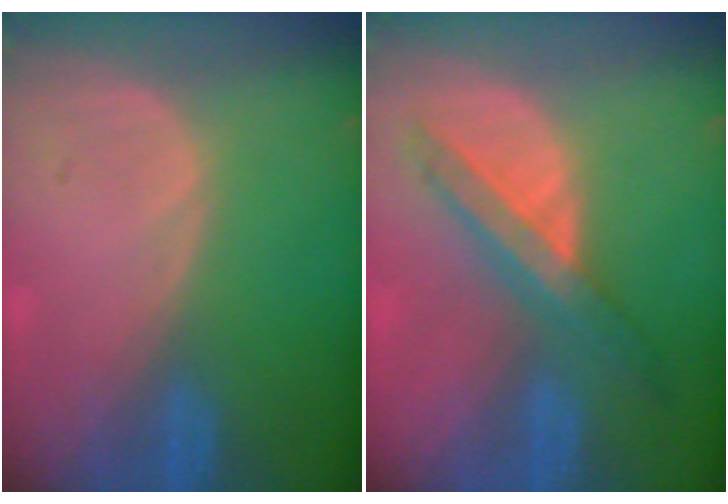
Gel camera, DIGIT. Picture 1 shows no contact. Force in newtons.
{"total": 6.9, "press": 6.3, "slide": 2.9}